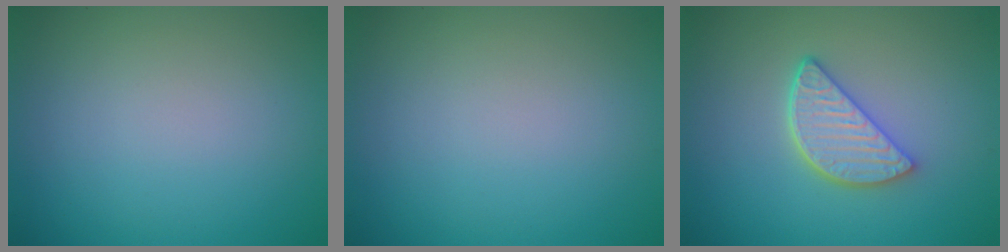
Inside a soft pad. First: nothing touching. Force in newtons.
{"total": 0.0}
{"total": 3.9, "press": 3.2, "slide": 2.2}